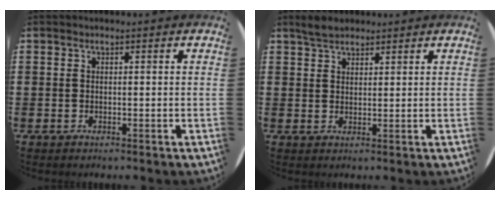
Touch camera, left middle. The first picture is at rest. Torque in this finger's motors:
{"motor_torque": [0.23, -0.22, -0.01, 0.04]}